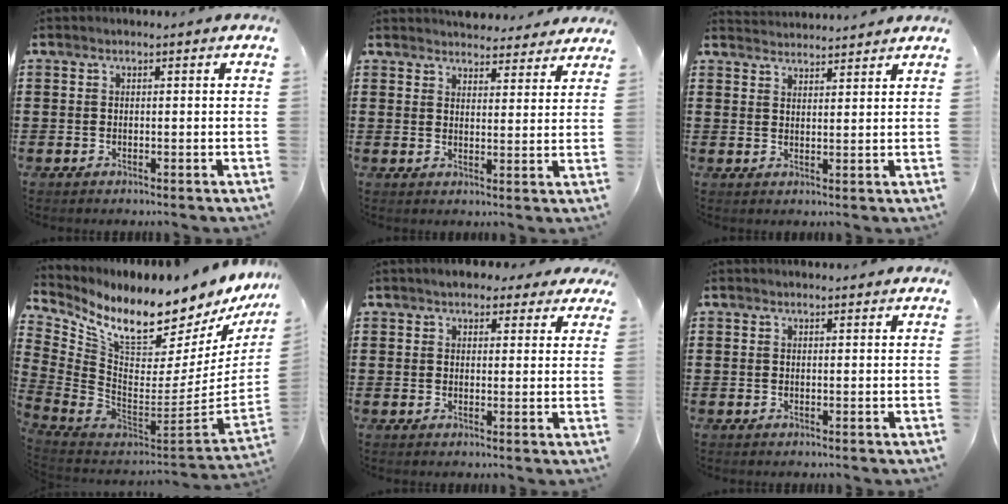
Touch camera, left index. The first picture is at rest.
{"total": 4.2, "force": [4.1, 0.6, 0.4], "torque": [-0.014, -0.020, 0.074]}
{"total": 2.6, "force": [2.6, -0.2, -0.4], "torque": [-0.001, -0.010, 0.050]}
{"total": 9.4, "force": [7.8, 2.5, 4.6], "torque": [-0.111, -0.081, 0.132]}
{"total": 3.3, "force": [2.8, 1.5, 1.0], "torque": [-0.021, 0.003, 0.051]}
{"total": 0.7, "force": [0.6, 0.3, 0.1], "torque": [-0.003, 0.001, 0.012]}